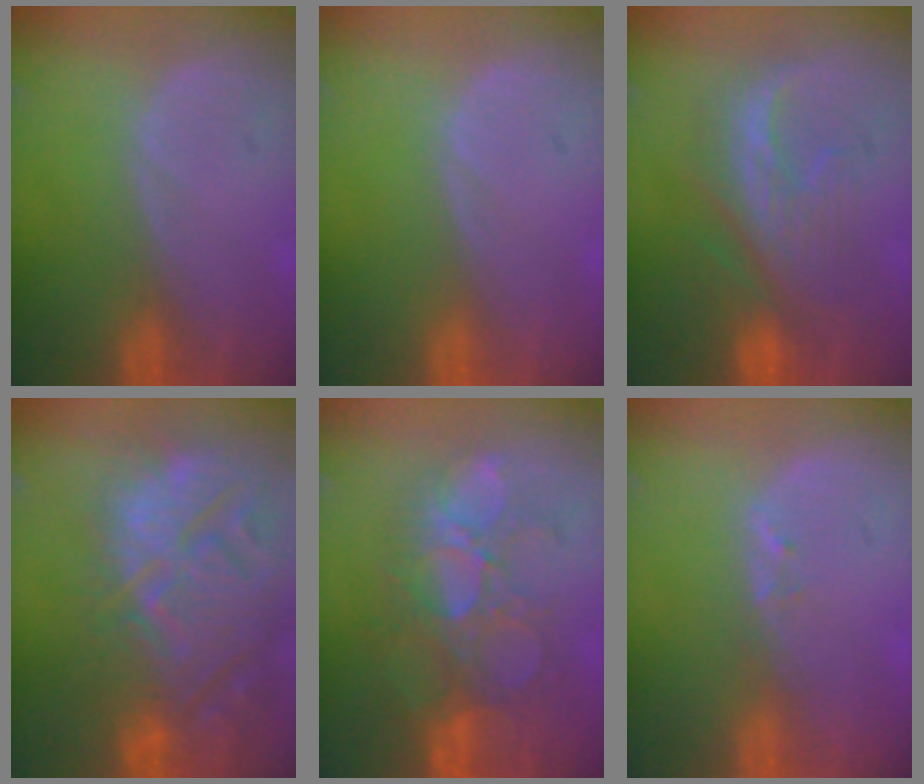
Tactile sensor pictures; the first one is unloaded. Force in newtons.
{"total": 0.0}
{"total": 8.1, "press": 7.7, "slide": 2.5}
{"total": 15.3, "press": 13.1, "slide": 8.0}
{"total": 11.0, "press": 9.5, "slide": 5.5}
{"total": 1.4, "press": 1.3, "slide": 0.7}